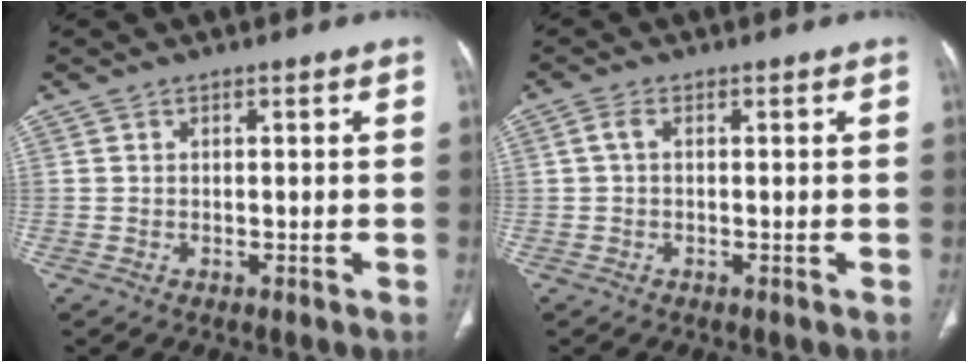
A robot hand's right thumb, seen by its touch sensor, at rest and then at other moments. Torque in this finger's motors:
{"motor_torque": [-0.57, 0.06, -0.23, 0.17, 0.07]}